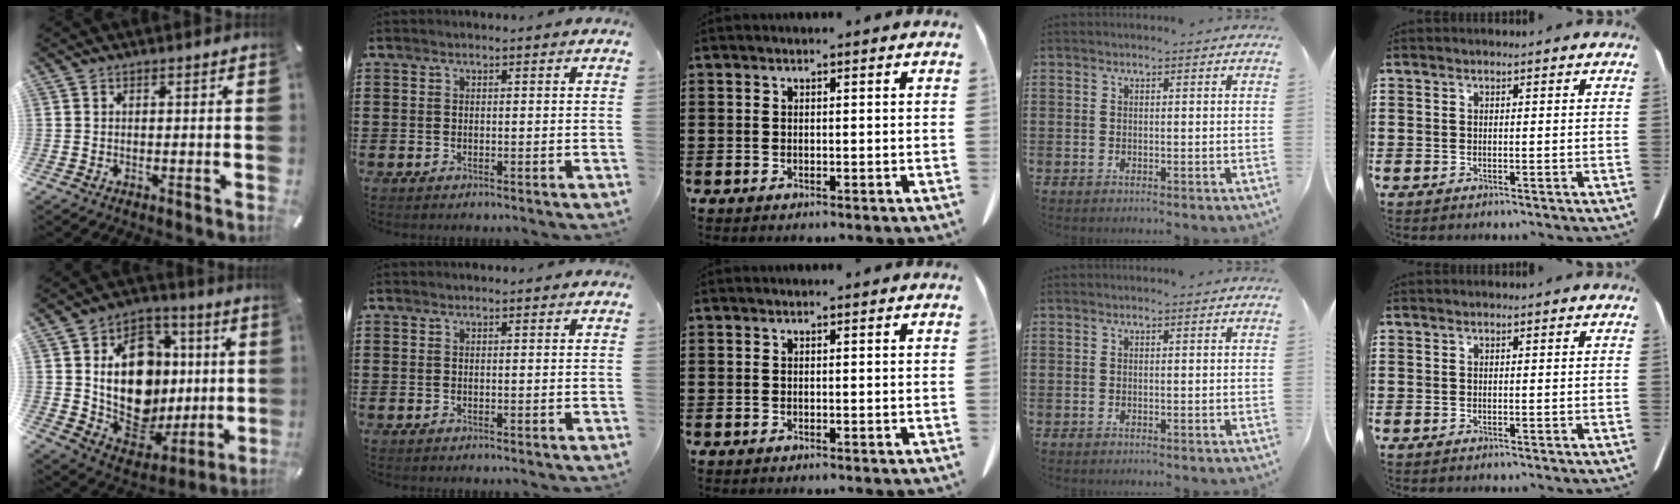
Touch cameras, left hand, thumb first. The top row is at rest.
{"thumb": {"total": 20.3, "force": [2.2, 15.7, 12.8], "torque": [-0.230, -0.015, 0.045]}}